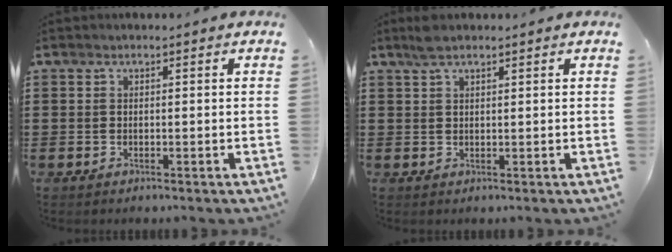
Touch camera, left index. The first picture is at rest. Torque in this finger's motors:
{"motor_torque": [1.21, 0.93, 0.01, 0.04]}